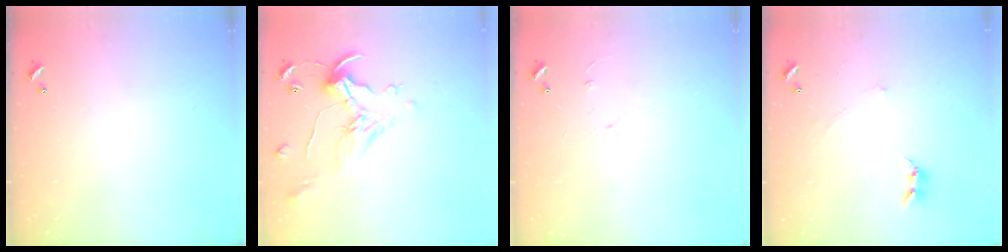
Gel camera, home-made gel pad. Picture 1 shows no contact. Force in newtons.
{"total": 1.1, "press": 0.8, "slide": 0.9}
{"total": 5.5, "press": 5.5, "slide": 0.5}
{"total": 2.7, "press": 2.7, "slide": 0.3}